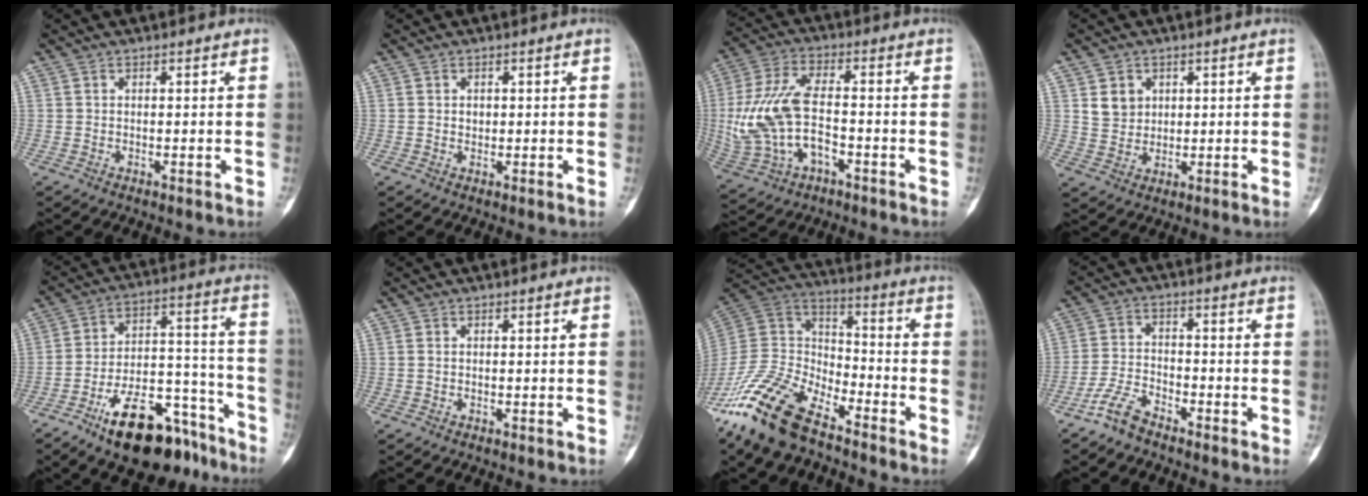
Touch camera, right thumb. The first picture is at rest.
{"total": 1.1, "force": [0.2, 0.9, 0.5], "torque": [-0.005, 0.001, 0.005]}
{"total": 15.4, "force": [-2.5, 8.6, 12.6], "torque": [-0.276, 0.024, -0.040]}
{"total": 4.6, "force": [1.8, 3.8, 1.6], "torque": [-0.009, -0.012, 0.037]}
{"total": 19.7, "force": [-13.3, 8.6, 11.7], "torque": [-0.161, 0.101, -0.210]}
{"total": 0.0}
{"total": 19.2, "force": [-13.8, 8.3, 10.5], "torque": [-0.206, 0.064, -0.266]}
{"total": 5.5, "force": [-4.5, 2.1, 2.3], "torque": [-0.052, 0.019, -0.094]}